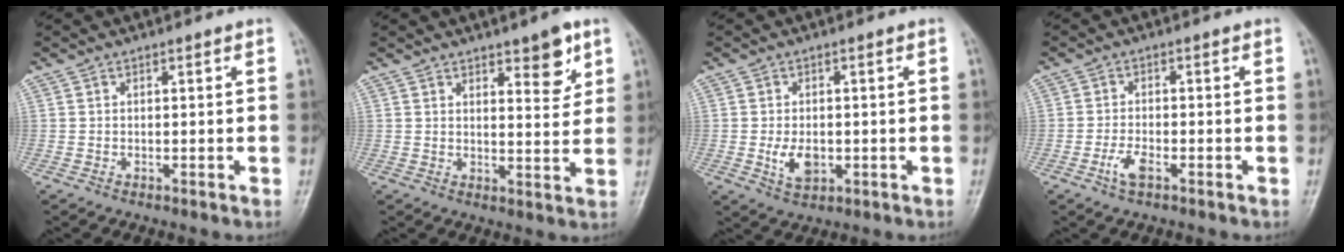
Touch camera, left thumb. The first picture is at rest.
{"total": 6.8, "force": [3.9, 2.5, 4.9], "torque": [-0.047, -0.025, 0.051]}
{"total": 5.0, "force": [-0.9, 3.1, 3.7], "torque": [-0.061, -0.005, -0.010]}
{"total": 3.4, "force": [-1.8, 1.4, 2.6], "torque": [-0.057, 0.010, -0.034]}